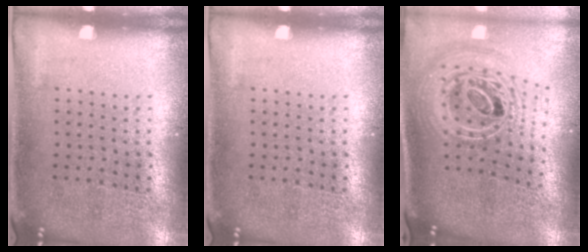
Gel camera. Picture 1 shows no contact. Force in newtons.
{"total": 0.0}
{"total": 2.8, "press": 1.9, "slide": 2.0}